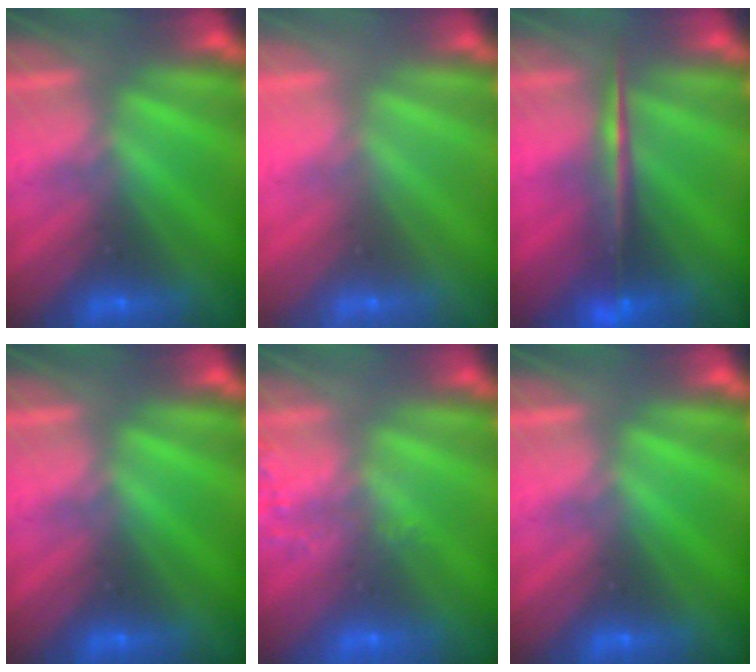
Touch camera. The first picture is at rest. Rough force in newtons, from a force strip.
{"total": 3.3}
{"total": 5.7}
{"total": 0.0}
{"total": 1.9}
{"total": 0.0}